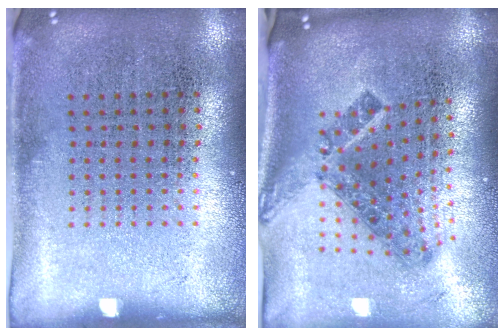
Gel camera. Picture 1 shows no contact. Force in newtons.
{"total": 1.7, "press": 1.3, "slide": 1.2}